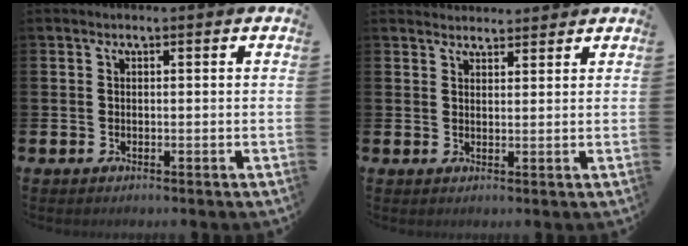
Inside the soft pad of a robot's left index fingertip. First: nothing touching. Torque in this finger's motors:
{"motor_torque": [0.21, -0.39, 0.01, -0.01]}